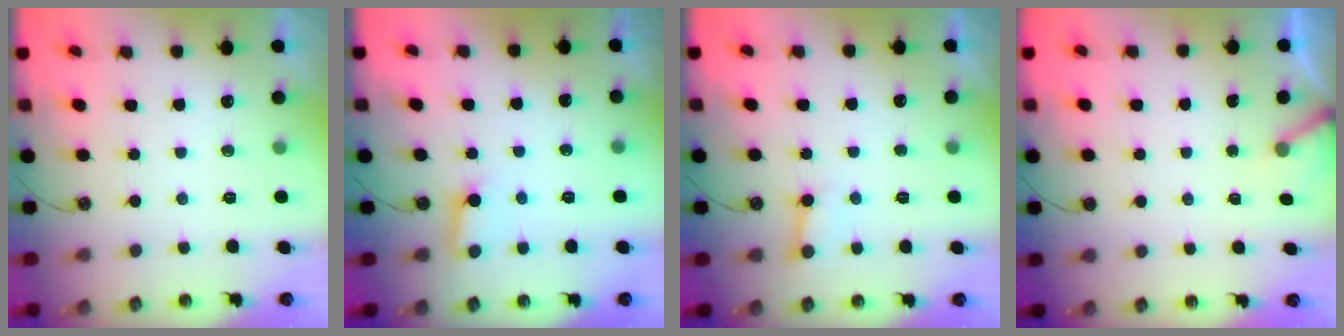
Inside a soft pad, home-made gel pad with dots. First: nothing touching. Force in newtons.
{"total": 3.5, "press": 3.5, "slide": 0.4}
{"total": 5.2, "press": 5.1, "slide": 0.5}
{"total": 3.0, "press": 3.0, "slide": 0.2}